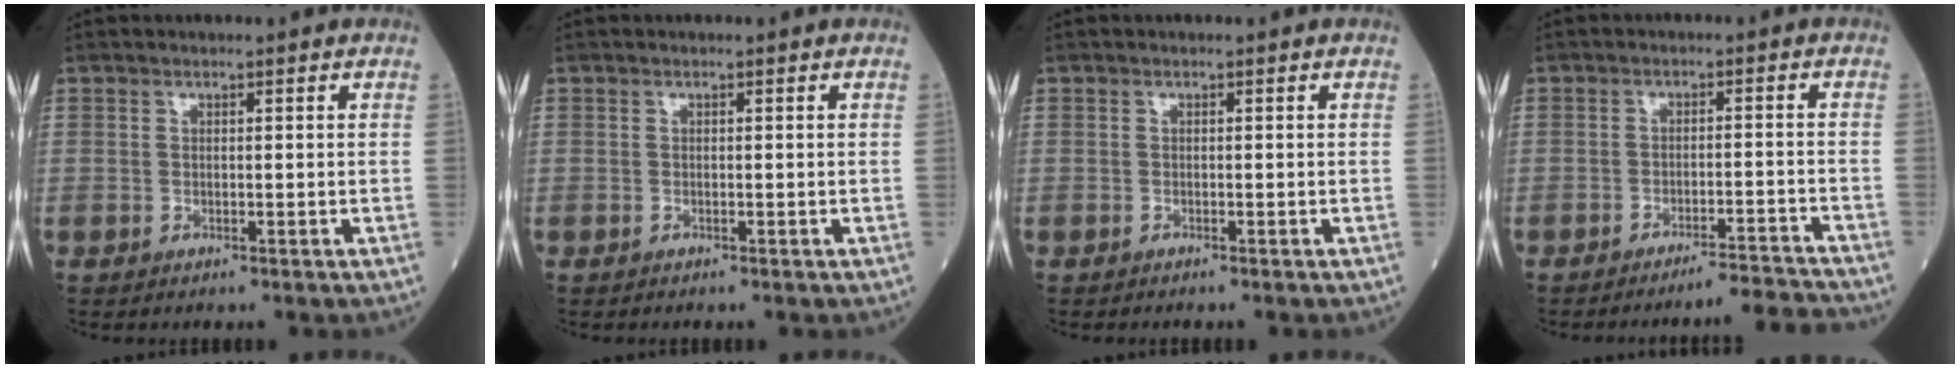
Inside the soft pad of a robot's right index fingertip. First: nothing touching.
{"total": 0.0}
{"total": 0.6, "force": [-0.6, 0.0, 0.2], "torque": [0.002, 0.000, -0.010]}
{"total": 6.8, "force": [-6.7, -1.3, 0.5], "torque": [0.008, 0.003, -0.098]}